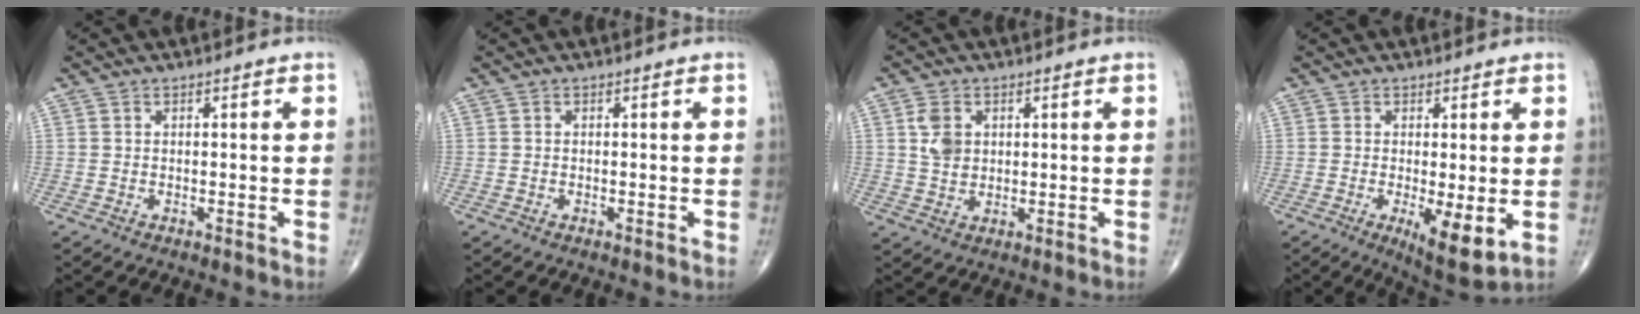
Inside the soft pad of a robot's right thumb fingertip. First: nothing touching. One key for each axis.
{"total": 0.0}
{"total": 4.8, "fx": 1.3, "fy": 3.6, "fz": 2.9, "tx": -0.040, "ty": -0.006, "tz": 0.027}
{"total": 7.5, "fx": -1.4, "fy": 2.2, "fz": 7.0, "tx": -0.111, "ty": -0.025, "tz": -0.016}